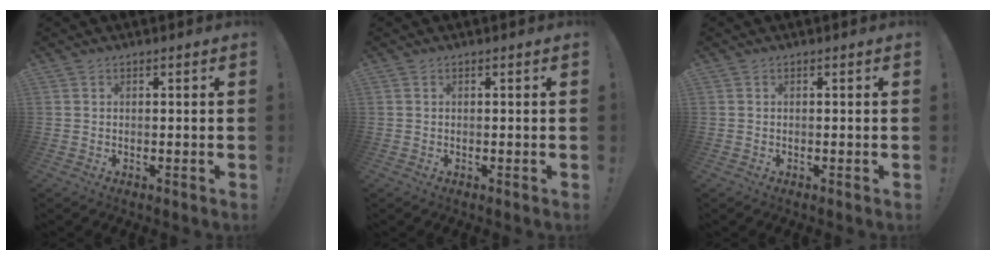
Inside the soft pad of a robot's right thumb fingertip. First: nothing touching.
{"total": 0.0}
{"total": 0.0}